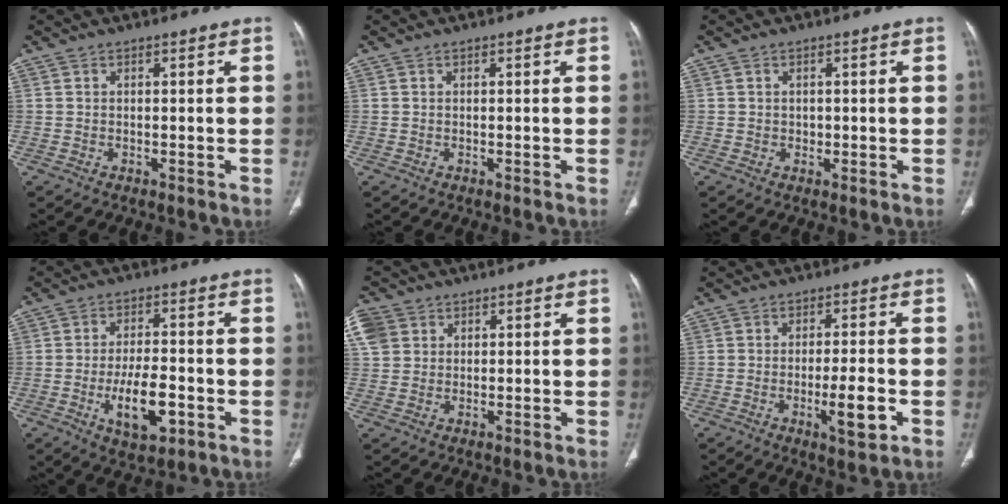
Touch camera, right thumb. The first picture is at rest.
{"total": 0.0}
{"total": 1.1, "force": [0.1, 1.1, 0.4], "torque": [-0.002, 0.001, 0.003]}
{"total": 9.8, "force": [-3.3, 4.3, 8.2], "torque": [-0.131, 0.009, -0.051]}
{"total": 8.7, "force": [3.5, 7.1, 3.6], "torque": [-0.092, 0.014, 0.074]}
{"total": 6.8, "force": [-2.2, 1.5, 6.2], "torque": [-0.094, 0.003, -0.033]}